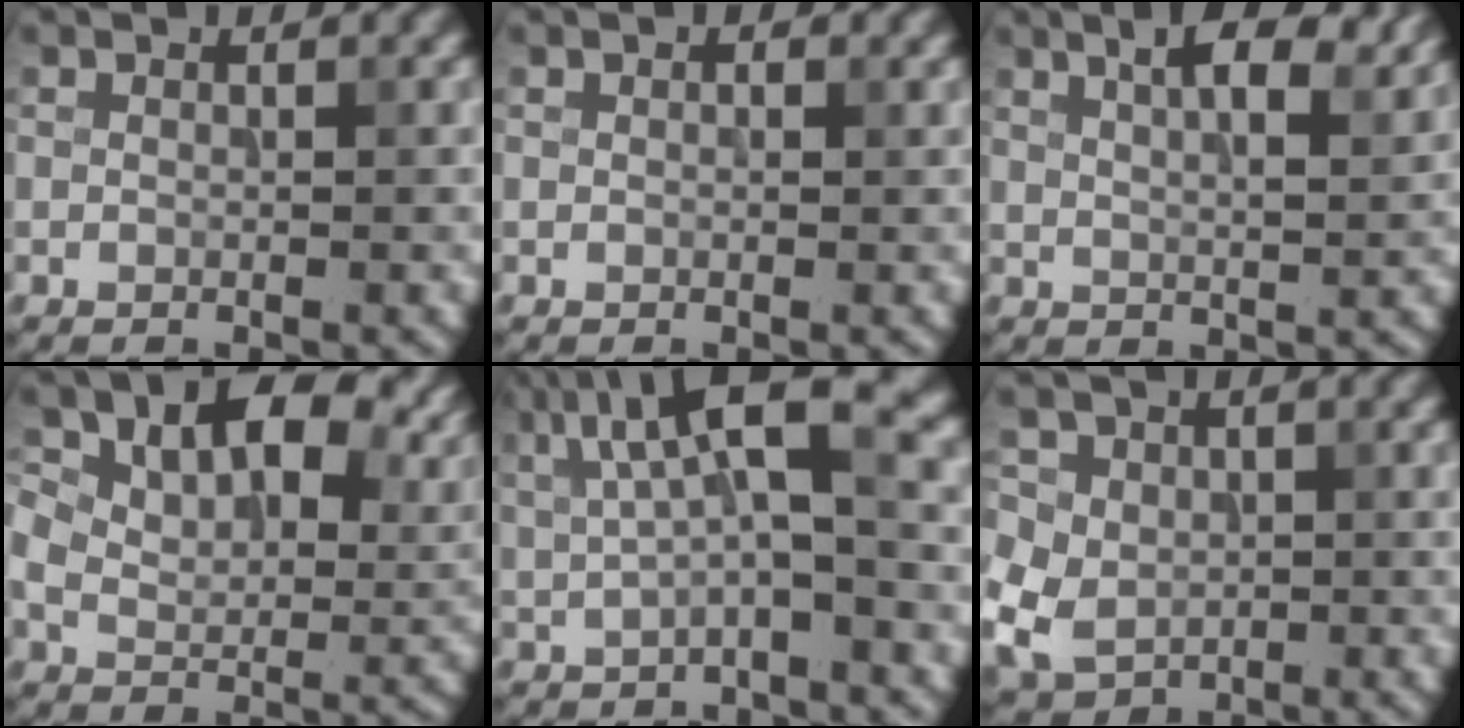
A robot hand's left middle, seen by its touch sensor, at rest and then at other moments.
{"total": 0.5, "force": [0.1, 0.3, 0.4], "torque": [-0.010, 0.001, 0.002]}
{"total": 5.7, "force": [3.2, 2.2, 4.1], "torque": [-0.043, 0.021, 0.030]}
{"total": 14.8, "force": [6.5, 8.5, 10.3], "torque": [-0.157, 0.014, 0.109]}
{"total": 8.1, "force": [2.0, 2.4, 7.5], "torque": [-0.136, 0.016, 0.029]}
{"total": 6.6, "force": [-0.6, 5.7, 3.4], "torque": [-0.081, 0.010, -0.031]}